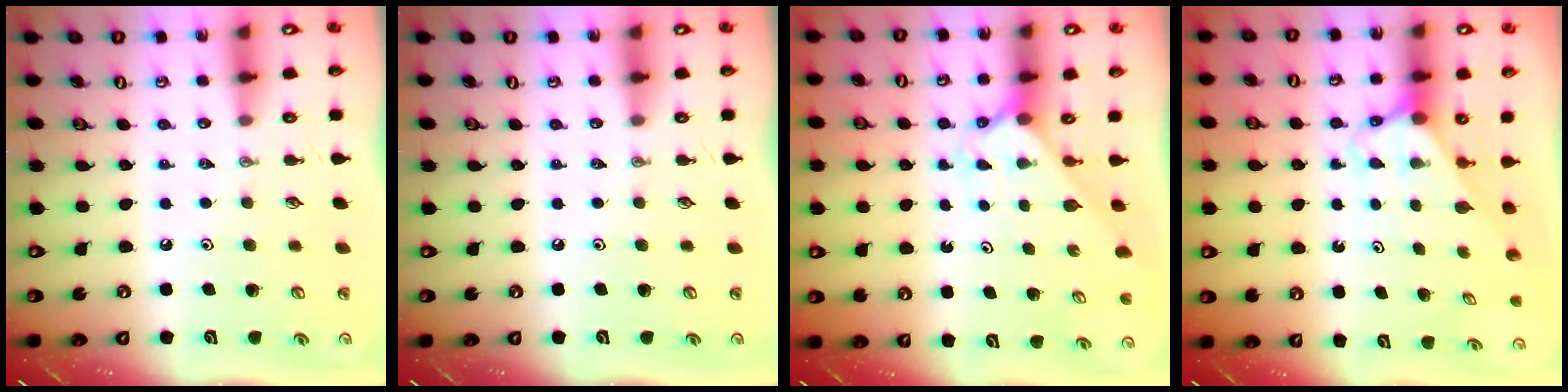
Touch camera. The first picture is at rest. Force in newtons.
{"total": 0.0}
{"total": 2.0, "press": 2.0, "slide": 0.2}
{"total": 2.7, "press": 2.7, "slide": 0.2}